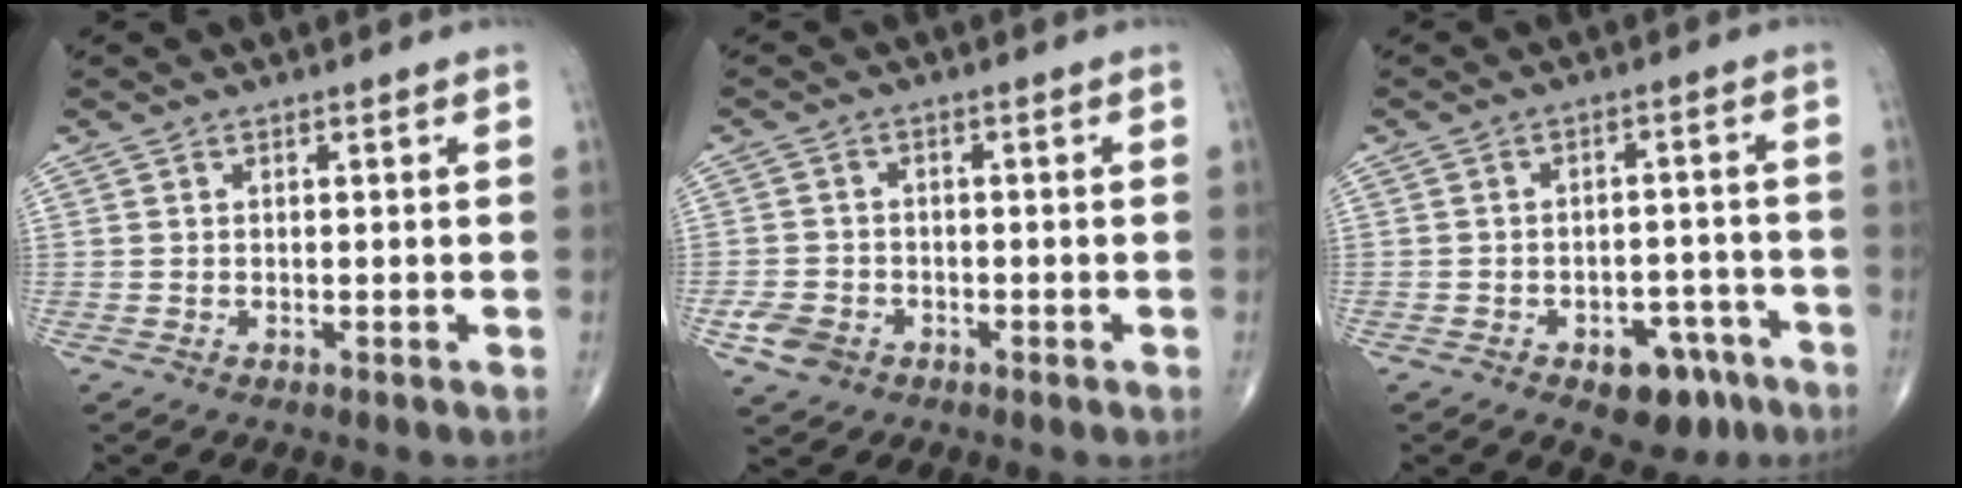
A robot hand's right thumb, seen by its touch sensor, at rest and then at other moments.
{"total": 4.7, "force": [-2.2, 3.7, 1.9], "torque": [-0.031, 0.009, -0.036]}
{"total": 8.5, "force": [-4.9, 5.0, 4.8], "torque": [-0.034, 0.039, -0.061]}